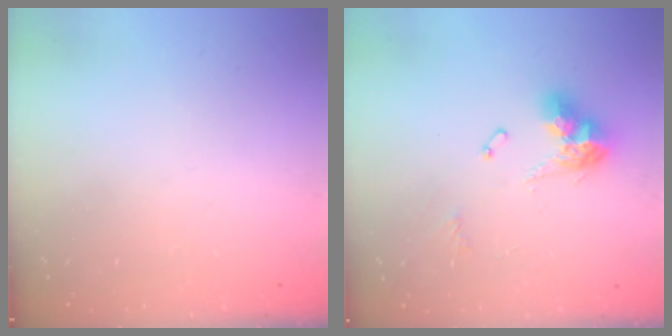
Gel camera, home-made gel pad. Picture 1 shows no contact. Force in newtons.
{"total": 11.0, "press": 10.9, "slide": 1.3}